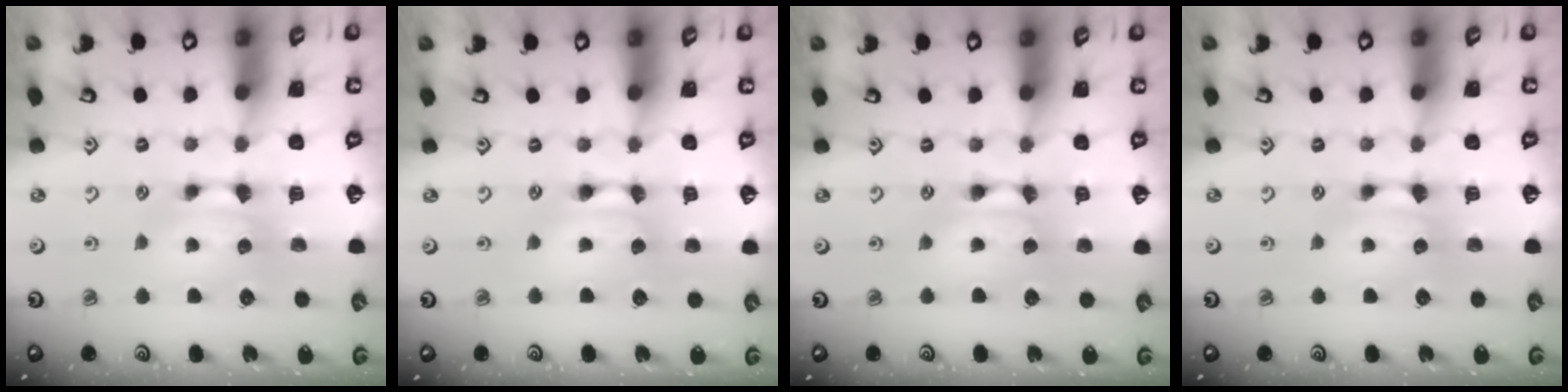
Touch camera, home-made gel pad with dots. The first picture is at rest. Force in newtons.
{"total": 1.6, "press": 1.6, "slide": 0.2}
{"total": 1.7, "press": 1.7, "slide": 0.1}
{"total": 0.0}